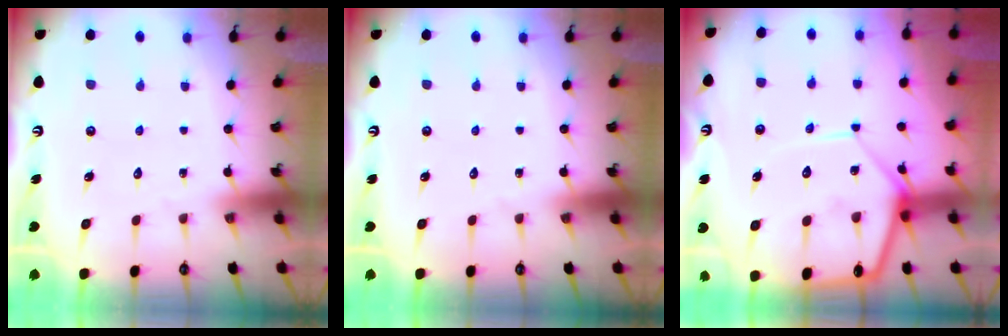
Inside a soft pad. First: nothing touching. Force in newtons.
{"total": 0.0}
{"total": 11.6, "press": 11.6, "slide": 1.0}